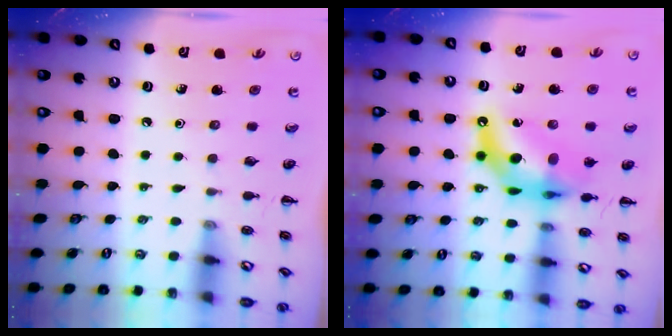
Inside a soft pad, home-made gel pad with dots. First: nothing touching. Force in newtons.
{"total": 14.6, "press": 14.1, "slide": 3.8}